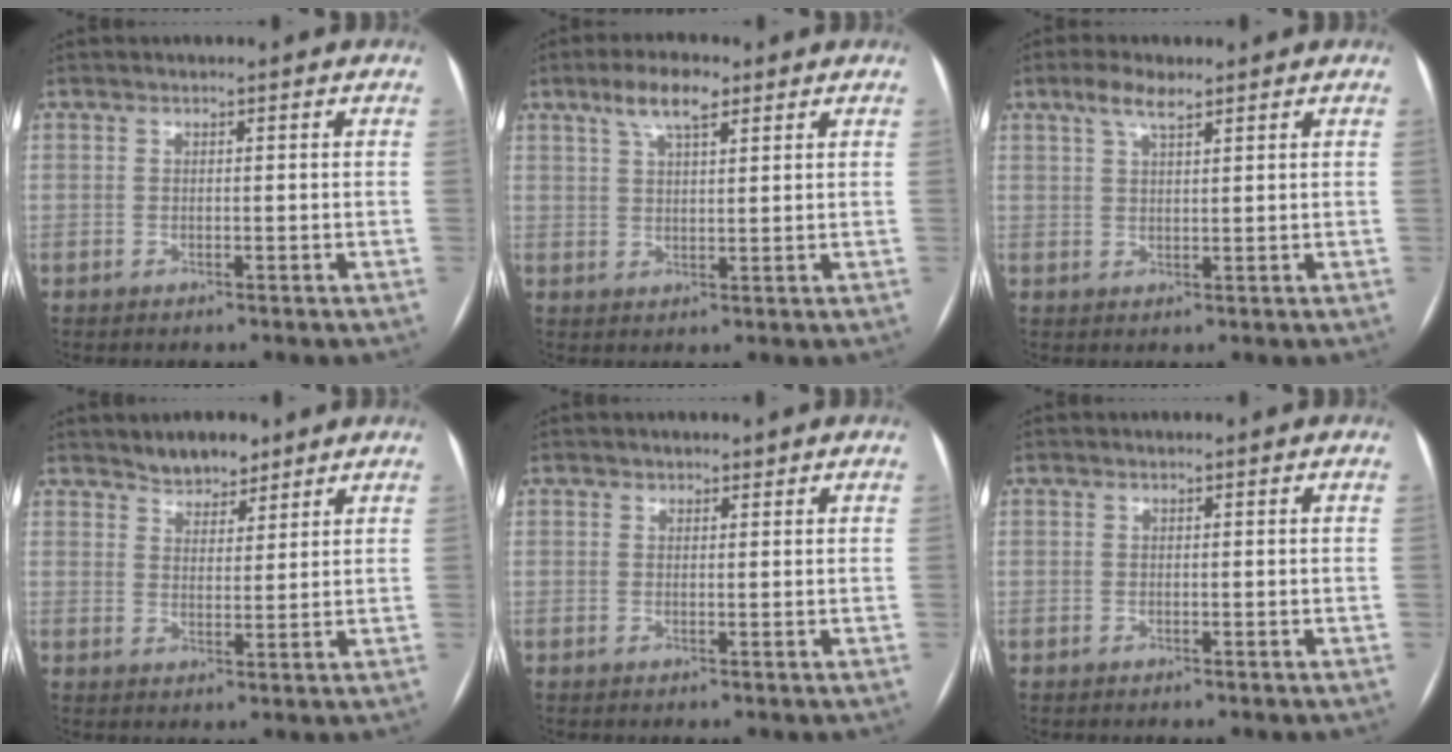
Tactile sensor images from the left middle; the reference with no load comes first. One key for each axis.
{"total": 5.7, "fx": 3.6, "fy": 1.6, "fz": 4.2, "tx": -0.083, "ty": 0.015, "tz": 0.065}
{"total": 3.7, "fx": 2.6, "fy": 0.8, "fz": 2.6, "tx": -0.054, "ty": 0.011, "tz": 0.051}
{"total": 4.7, "fx": 4.0, "fy": 2.1, "fz": 1.4, "tx": -0.021, "ty": 0.004, "tz": 0.070}
{"total": 0.8, "fx": 0.6, "fy": 0.6, "fz": 0.0, "tx": 0.005, "ty": -0.003, "tz": 0.006}
{"total": 0.0}